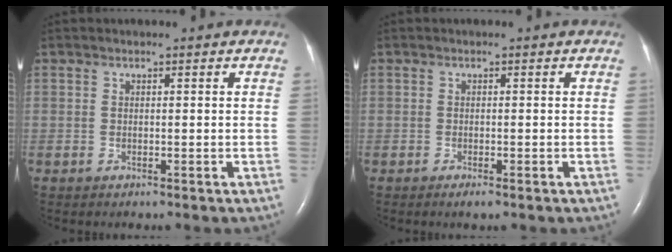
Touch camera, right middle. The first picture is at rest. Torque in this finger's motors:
{"motor_torque": [-0.05, 0.11, 0.06, 0.00]}